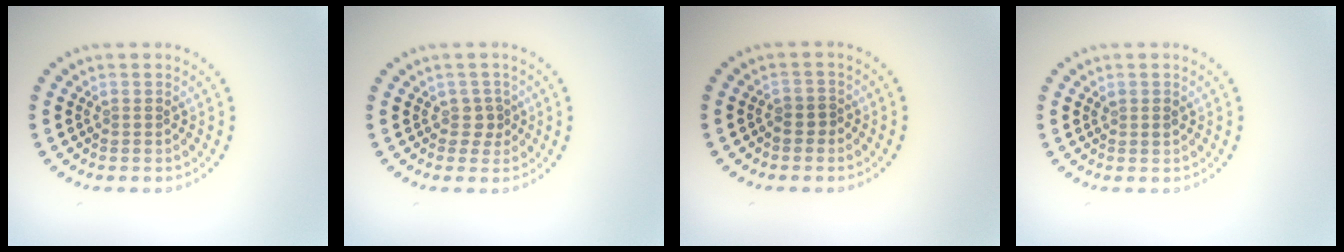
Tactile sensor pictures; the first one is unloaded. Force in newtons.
{"total": 1.3, "press": 1.1, "slide": 0.7}
{"total": 0.9, "press": 0.6, "slide": 0.7}
{"total": 0.8, "press": 0.8, "slide": 0.2}